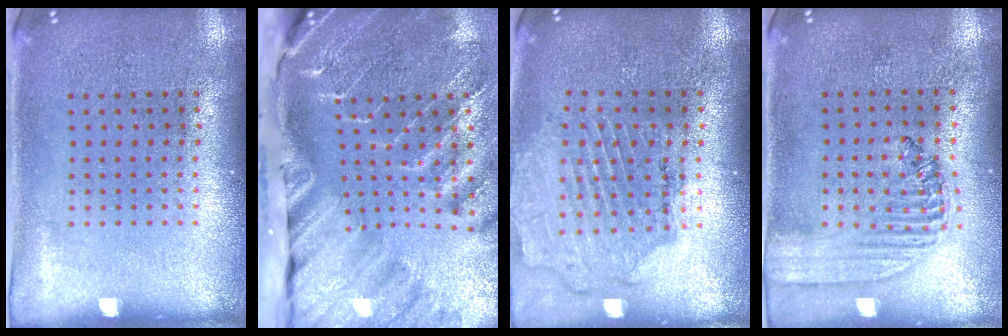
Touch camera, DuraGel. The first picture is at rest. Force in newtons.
{"total": 4.3, "press": 3.3, "slide": 2.7}
{"total": 1.6, "press": 1.6, "slide": 0.3}
{"total": 1.6, "press": 1.4, "slide": 0.7}